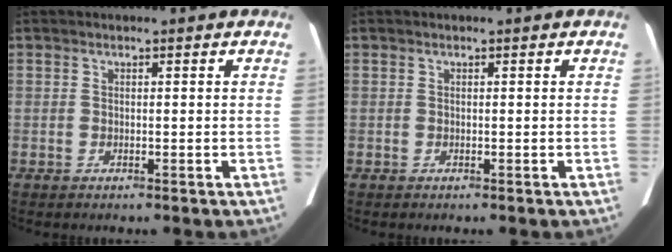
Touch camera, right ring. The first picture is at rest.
{"total": 0.0}